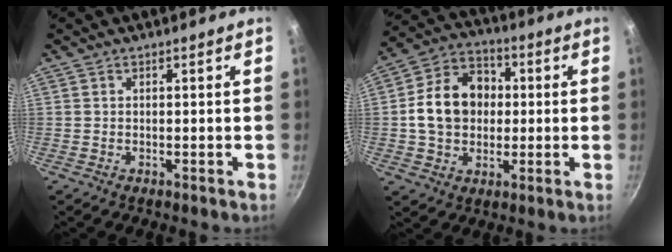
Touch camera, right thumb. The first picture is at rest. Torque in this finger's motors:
{"motor_torque": [-0.24, 0.46, 1.38, -0.18, 0.09]}